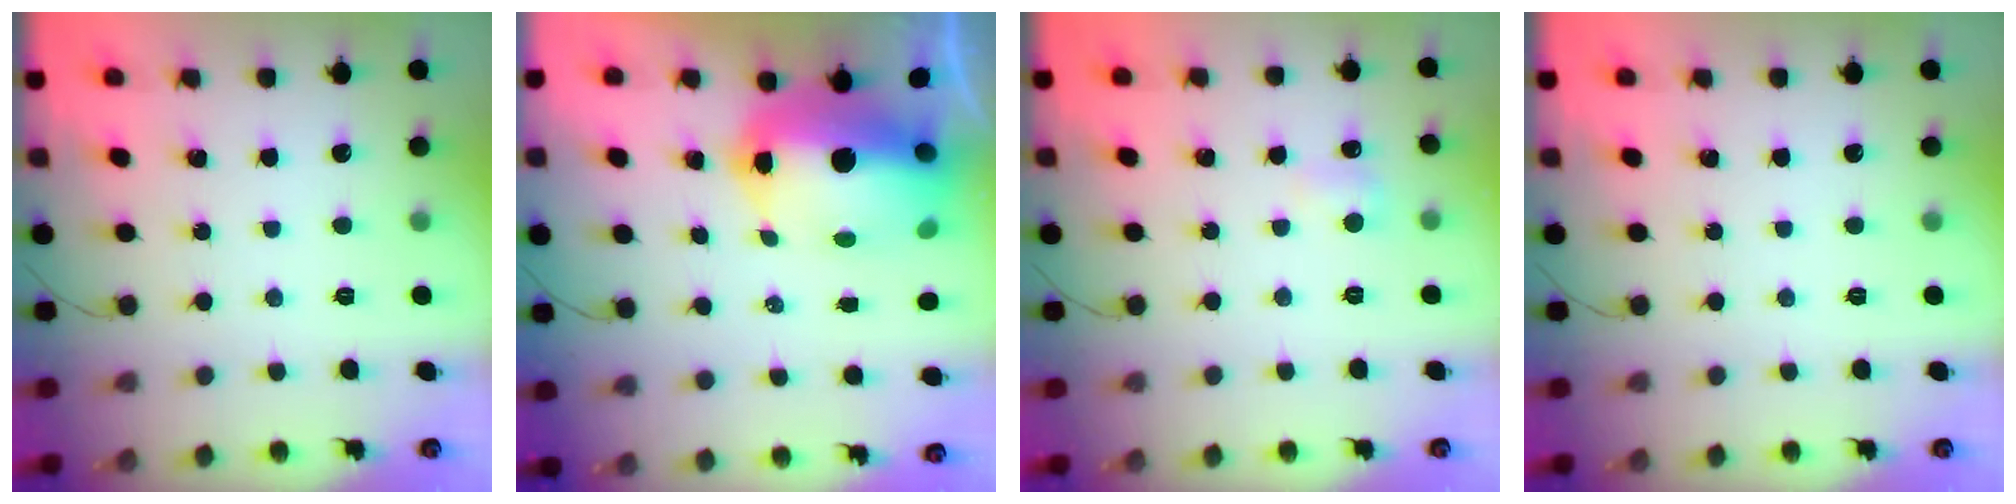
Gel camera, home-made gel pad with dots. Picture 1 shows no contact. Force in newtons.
{"total": 17.4, "press": 17.0, "slide": 3.7}
{"total": 5.3, "press": 5.0, "slide": 1.6}
{"total": 0.0}